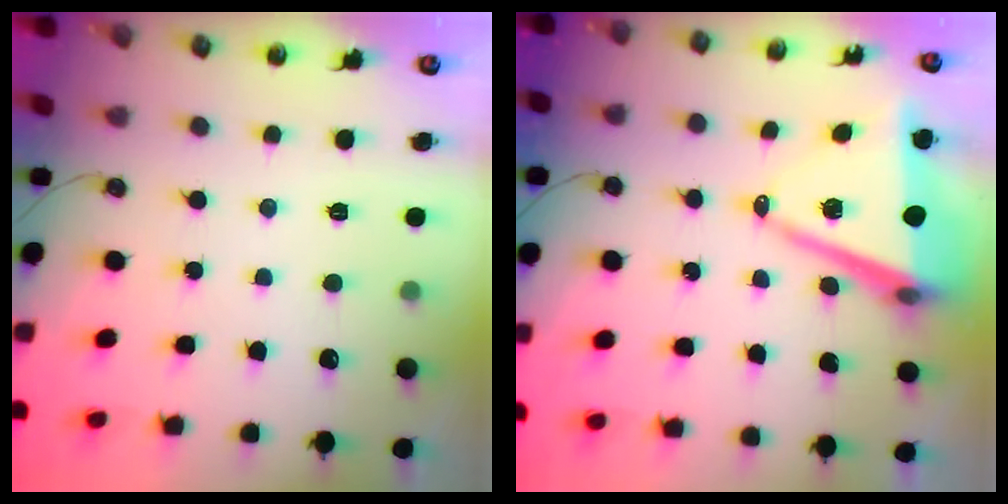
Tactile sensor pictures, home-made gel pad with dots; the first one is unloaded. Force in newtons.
{"total": 11.8, "press": 11.0, "slide": 4.4}